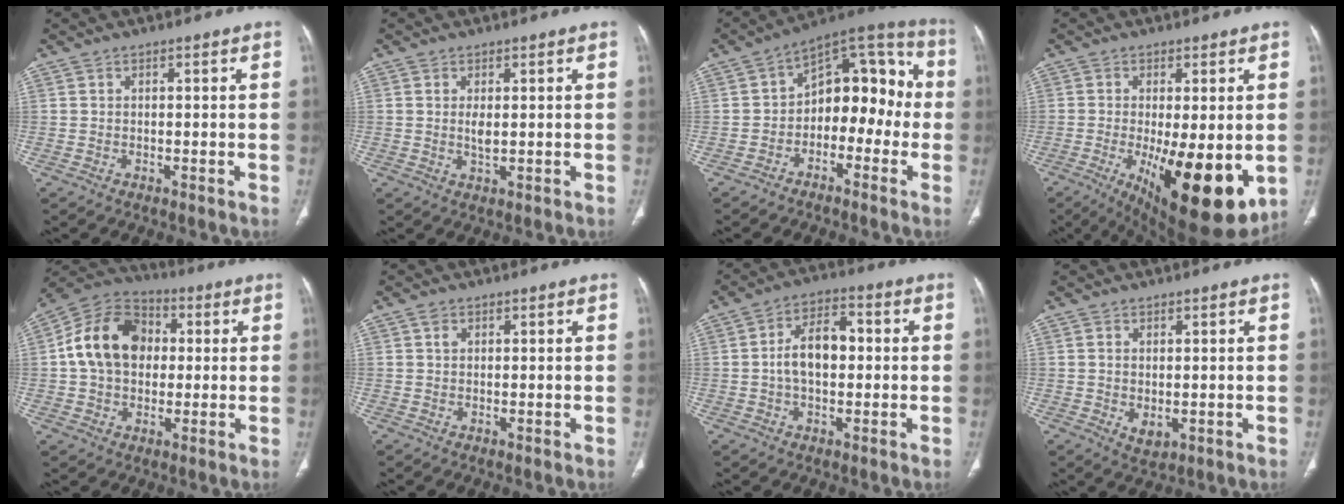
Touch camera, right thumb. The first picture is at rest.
{"total": 2.1, "force": [0.4, 0.8, 1.9], "torque": [-0.035, -0.005, 0.010]}
{"total": 14.1, "force": [-2.1, 9.2, 10.5], "torque": [-0.095, 0.057, -0.048]}
{"total": 18.2, "force": [-4.3, 6.3, 16.5], "torque": [-0.215, -0.031, -0.040]}
{"total": 15.4, "force": [1.7, 11.6, 10.0], "torque": [-0.154, 0.025, 0.019]}
{"total": 1.3, "force": [0.6, 1.0, 0.6], "torque": [-0.005, 0.000, 0.009]}
{"total": 9.0, "force": [0.2, 5.3, 7.3], "torque": [-0.117, 0.025, -0.005]}
{"total": 3.3, "force": [-0.3, 2.1, 2.6], "torque": [-0.042, -0.007, 0.006]}